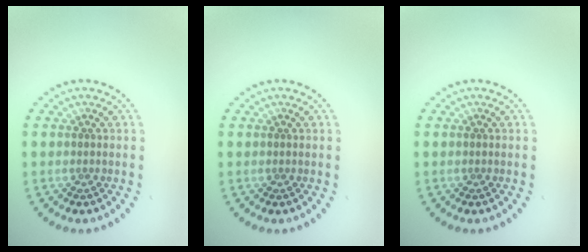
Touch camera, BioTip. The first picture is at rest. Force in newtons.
{"total": 0.0}
{"total": 0.0}